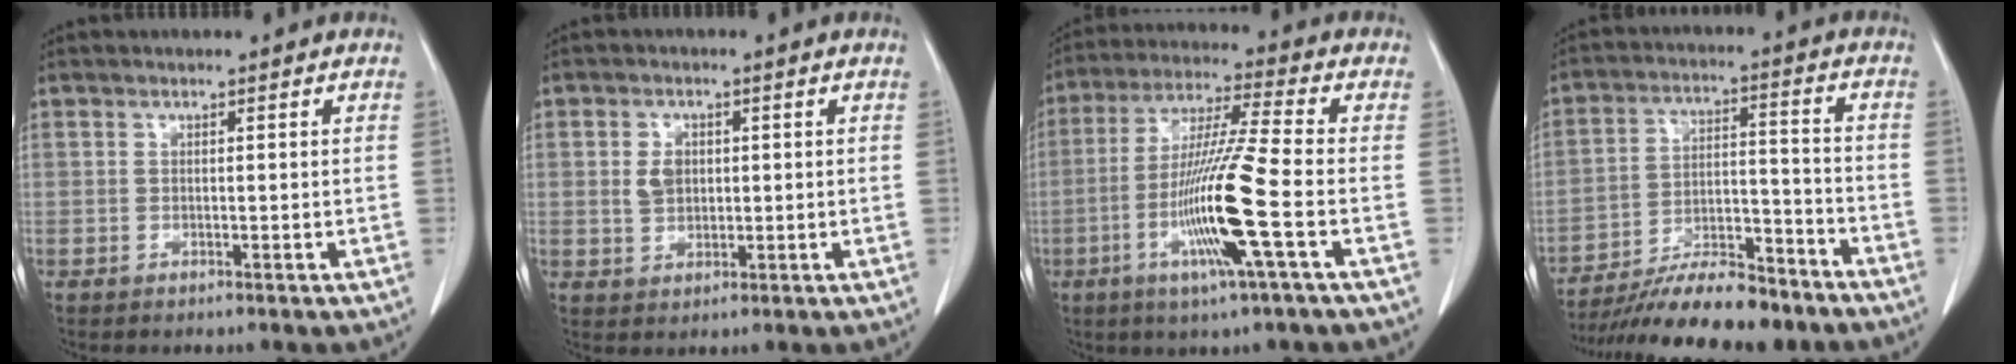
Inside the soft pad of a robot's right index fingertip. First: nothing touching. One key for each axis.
{"total": 3.3, "fx": 0.5, "fy": 2.5, "fz": 2.1, "tx": -0.042, "ty": 0.006, "tz": 0.013}
{"total": 13.5, "fx": -3.9, "fy": -1.0, "fz": 12.9, "tx": -0.256, "ty": -0.014, "tz": -0.080}
{"total": 15.4, "fx": -13.5, "fy": 2.9, "fz": 6.9, "tx": -0.119, "ty": 0.015, "tz": -0.223}